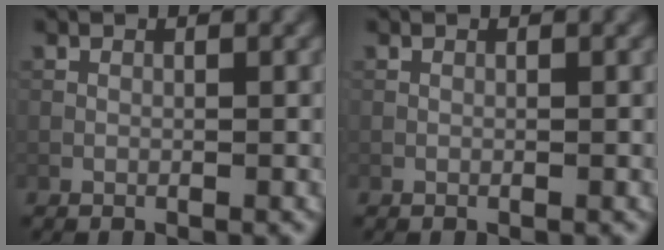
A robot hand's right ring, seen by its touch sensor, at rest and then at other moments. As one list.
[{"total": 0.0}]